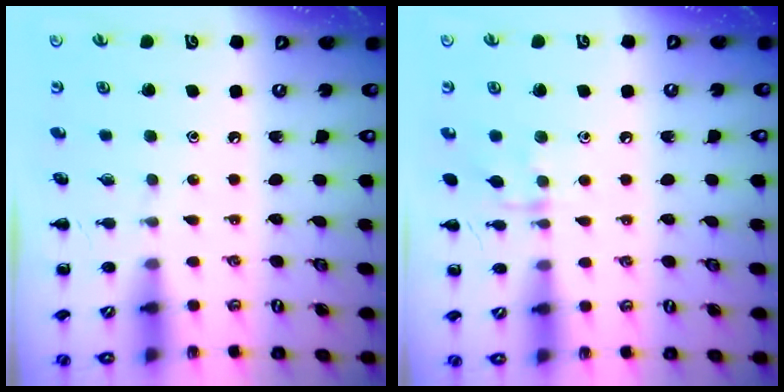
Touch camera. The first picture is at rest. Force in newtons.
{"total": 6.3, "press": 6.2, "slide": 0.9}